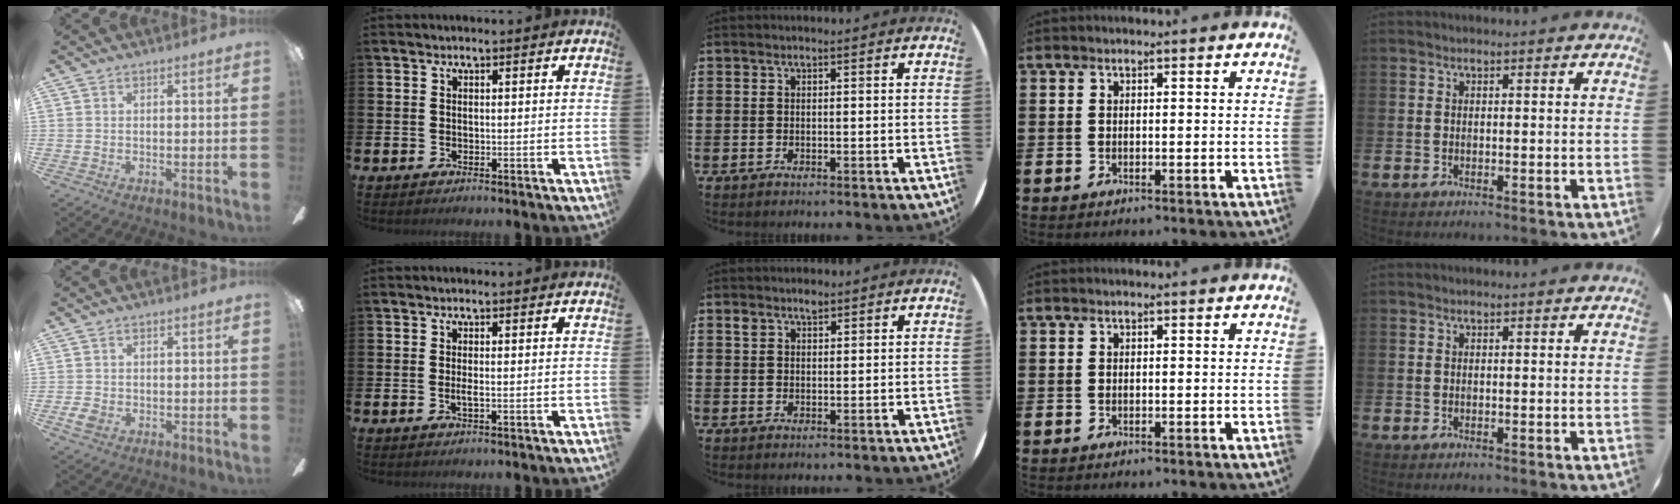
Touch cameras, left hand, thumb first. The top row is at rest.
{"thumb": {"total": 2.9, "force": [-0.9, 1.9, 2.0], "torque": [-0.052, 0.000, -0.022]}, "index": {"total": 0.9, "force": [-0.1, 0.1, 0.9], "torque": [-0.019, -0.002, -0.001]}, "middle": {"total": 1.9, "force": [1.5, 0.9, 0.7], "torque": [-0.001, -0.002, 0.025]}}